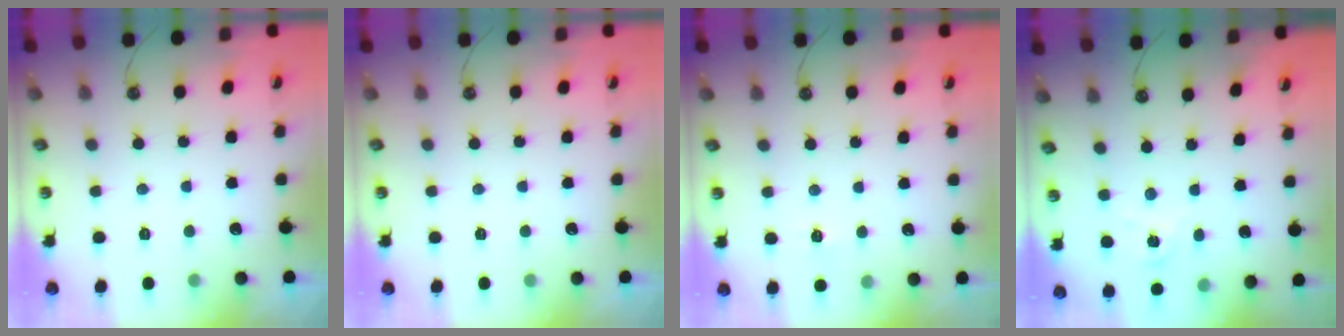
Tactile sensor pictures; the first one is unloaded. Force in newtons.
{"total": 0.0}
{"total": 4.0, "press": 4.0, "slide": 0.5}
{"total": 2.9, "press": 2.9, "slide": 0.3}